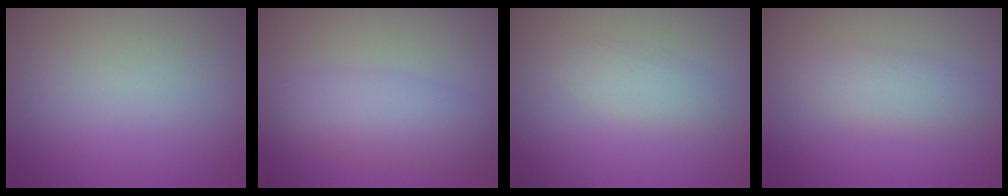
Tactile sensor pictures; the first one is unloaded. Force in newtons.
{"total": 4.1, "press": 4.1, "slide": 0.1}
{"total": 1.9, "press": 1.9, "slide": 0.0}
{"total": 2.4, "press": 2.4, "slide": 0.1}